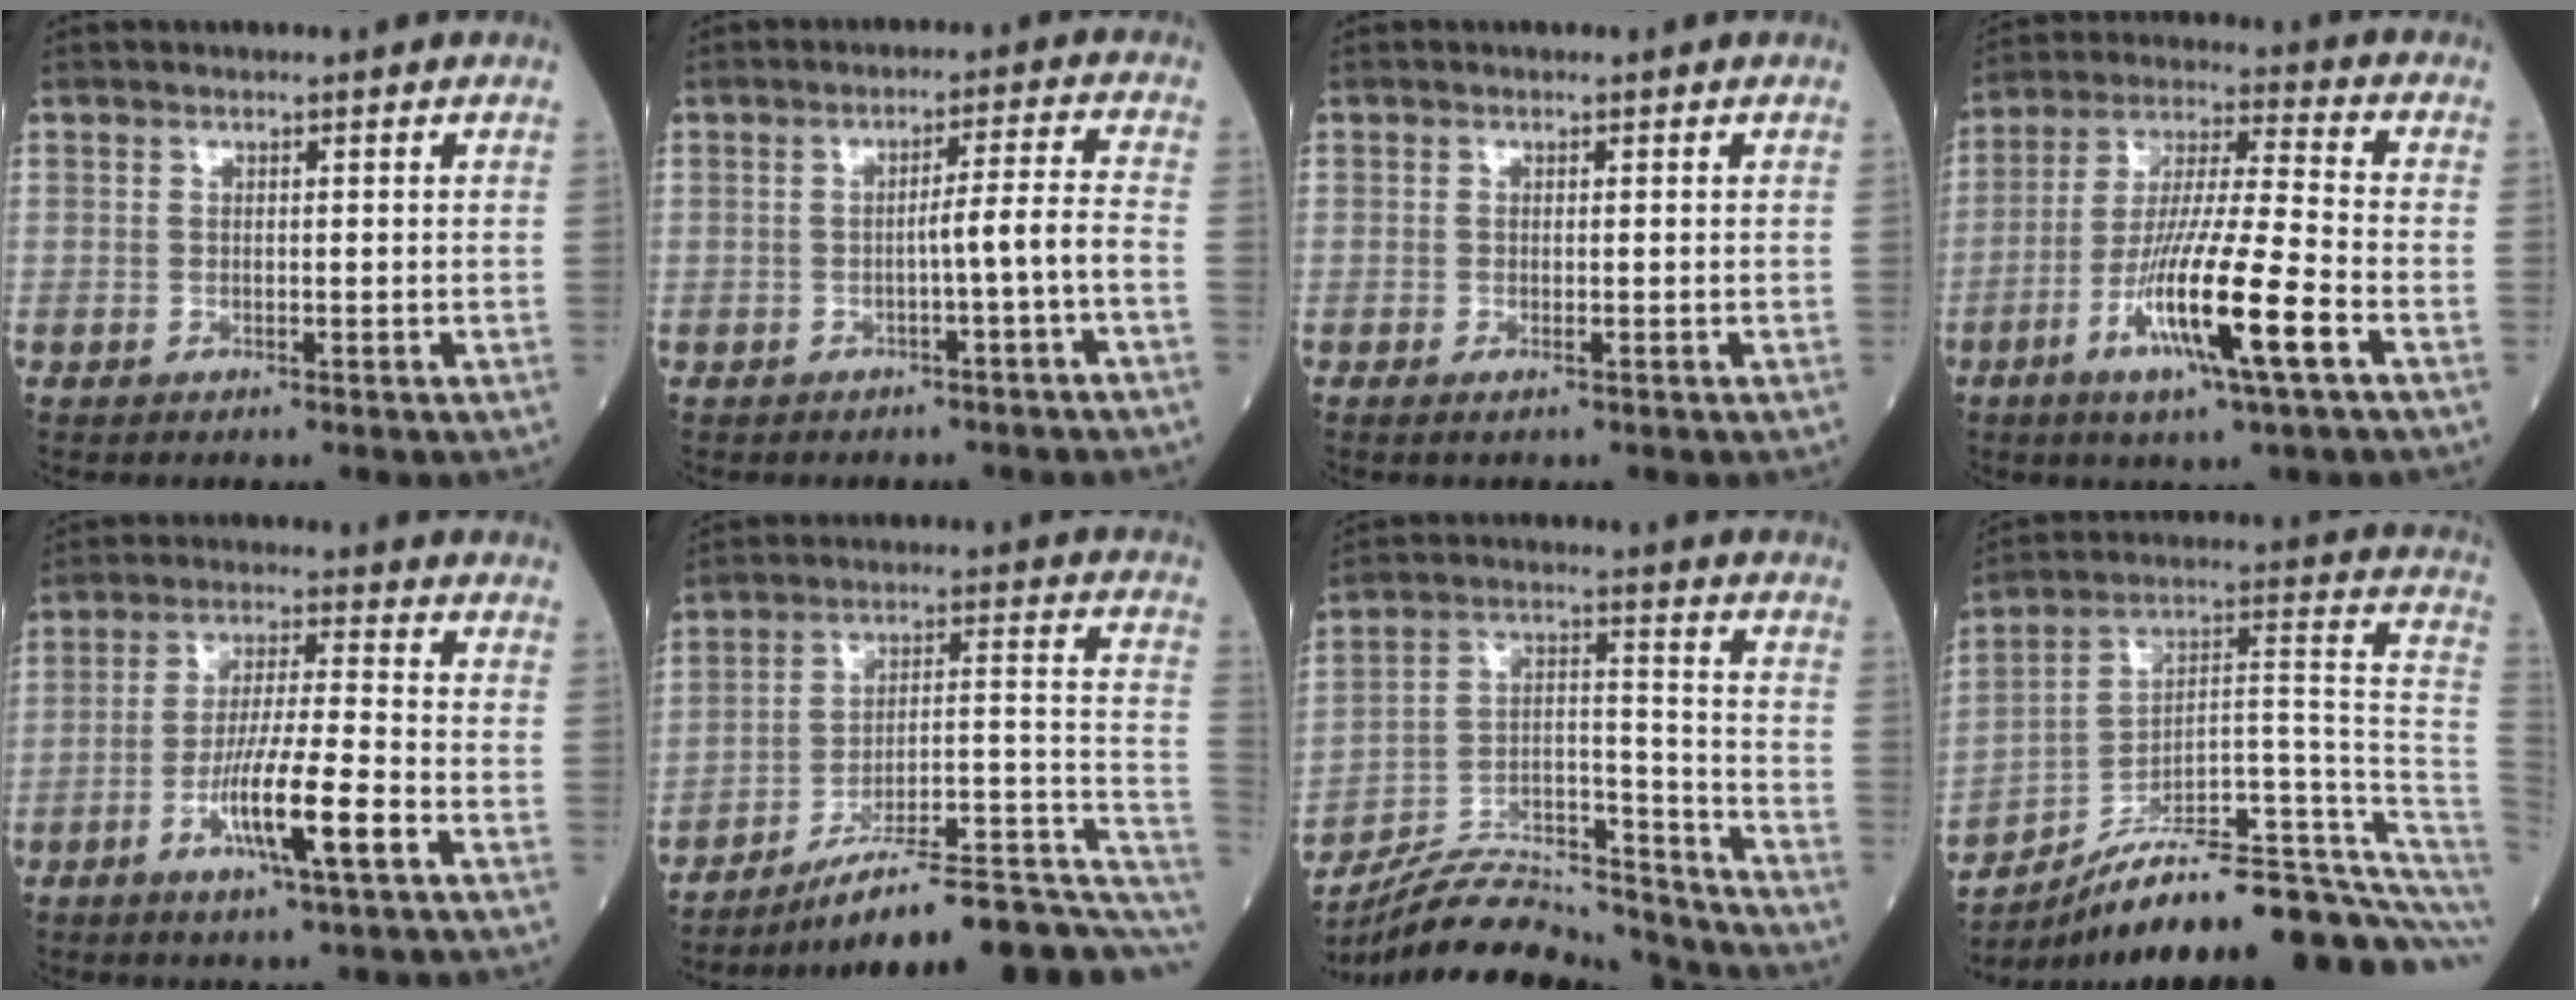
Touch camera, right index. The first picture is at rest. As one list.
[{"total": 4.3, "force": [-1.8, -1.0, 3.8], "torque": [-0.056, 0.009, -0.027]}, {"total": 0.7, "force": [-0.3, 0.0, 0.6], "torque": [-0.012, -0.003, -0.005]}, {"total": 15.1, "force": [-6.1, 0.3, 13.8], "torque": [-0.269, -0.019, -0.112]}, {"total": 10.3, "force": [-4.3, 0.2, 9.4], "torque": [-0.172, -0.009, -0.079]}, {"total": 19.4, "force": [-11.9, 3.8, 14.9], "torque": [-0.141, 0.054, -0.170]}, {"total": 20.4, "force": [-19.8, 2.0, 4.9], "torque": [-0.107, 0.024, -0.322]}, {"total": 25.5, "force": [-20.2, 0.6, 15.5], "torque": [-0.126, 0.050, -0.307]}]